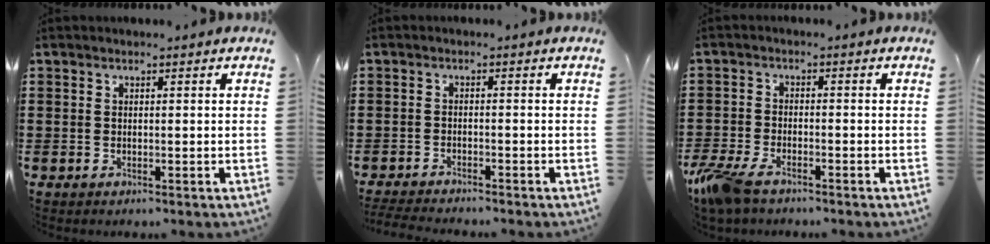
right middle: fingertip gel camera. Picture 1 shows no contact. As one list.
[{"total": 2.4, "force": [-2.4, 0.0, 0.3], "torque": [-0.014, -0.003, -0.051]}, {"total": 5.4, "force": [-4.1, 1.7, 3.0], "torque": [-0.091, -0.013, -0.087]}]